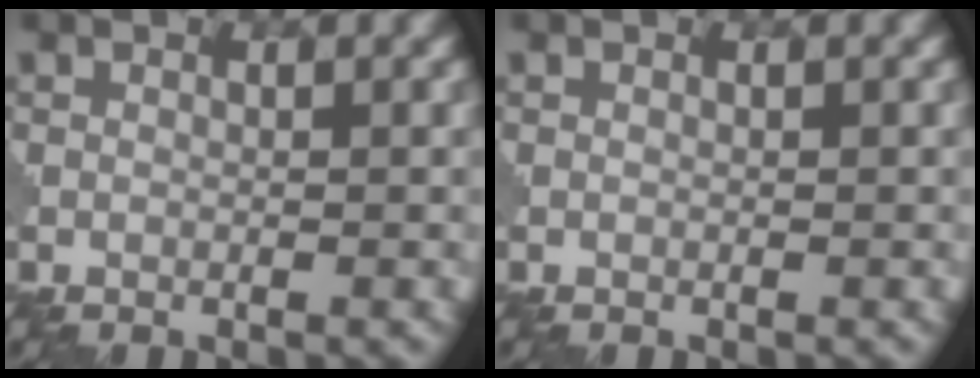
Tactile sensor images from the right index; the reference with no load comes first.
{"total": 0.0}